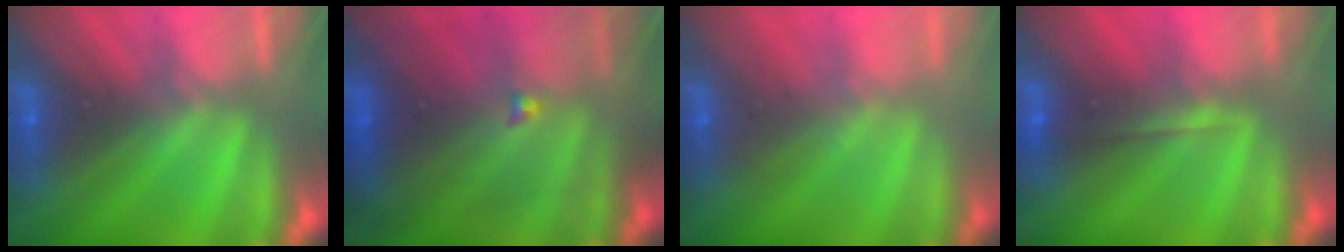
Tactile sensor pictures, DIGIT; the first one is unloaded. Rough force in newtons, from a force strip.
{"total": 7.6}
{"total": 2.1}
{"total": 1.7}